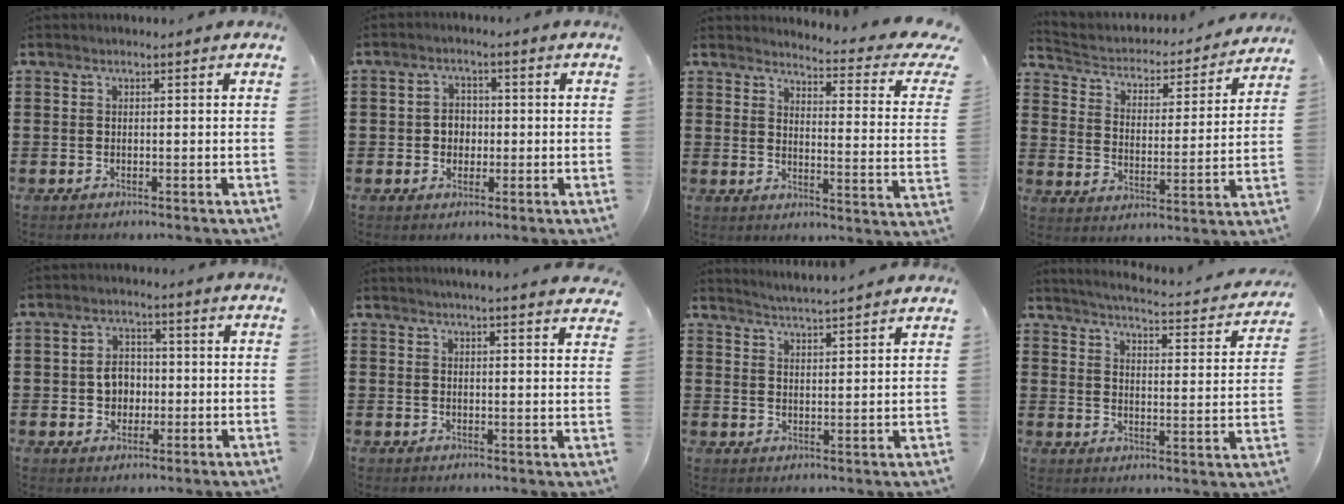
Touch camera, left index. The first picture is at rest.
{"total": 3.0, "force": [-0.3, 2.6, 1.4], "torque": [-0.036, 0.006, -0.010]}
{"total": 3.5, "force": [3.1, -0.1, 1.7], "torque": [-0.037, -0.034, 0.043]}
{"total": 2.7, "force": [2.4, 1.0, 0.5], "torque": [-0.029, -0.024, 0.030]}
{"total": 4.3, "force": [-0.3, 3.5, 2.4], "torque": [-0.048, 0.008, -0.011]}
{"total": 3.0, "force": [2.9, -0.6, 0.6], "torque": [-0.020, -0.010, 0.054]}
{"total": 3.6, "force": [3.5, -0.8, 0.1], "torque": [-0.013, -0.019, 0.061]}
{"total": 3.2, "force": [3.0, -0.4, 1.1], "torque": [-0.042, -0.032, 0.041]}